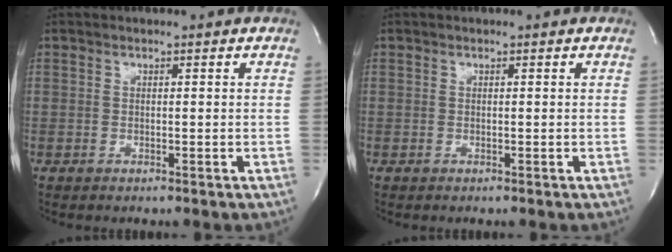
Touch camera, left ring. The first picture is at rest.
{"total": 0.0}